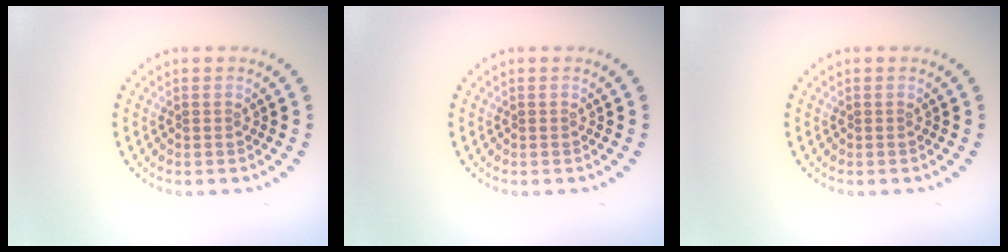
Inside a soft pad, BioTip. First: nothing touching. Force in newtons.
{"total": 0.0}
{"total": 0.0}